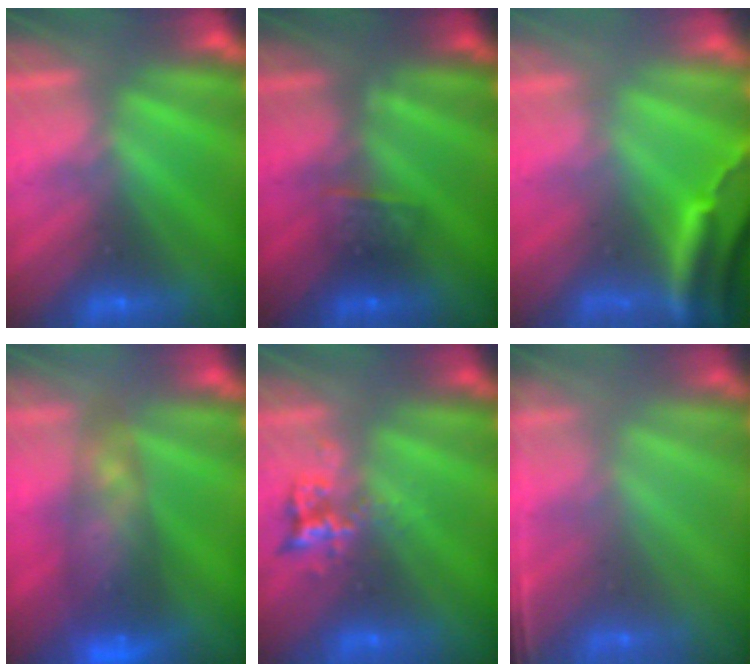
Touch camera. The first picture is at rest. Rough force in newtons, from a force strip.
{"total": 2.5}
{"total": 3.8}
{"total": 7.8}
{"total": 2.4}
{"total": 1.0}